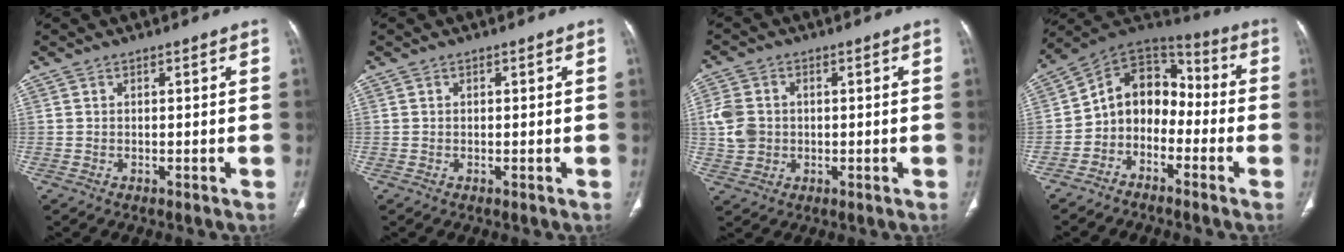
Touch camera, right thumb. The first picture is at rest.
{"total": 0.0}
{"total": 6.7, "force": [0.2, 5.5, 3.8], "torque": [-0.071, 0.006, 0.005]}
{"total": 11.7, "force": [-3.2, 9.0, 6.6], "torque": [-0.076, 0.077, -0.074]}